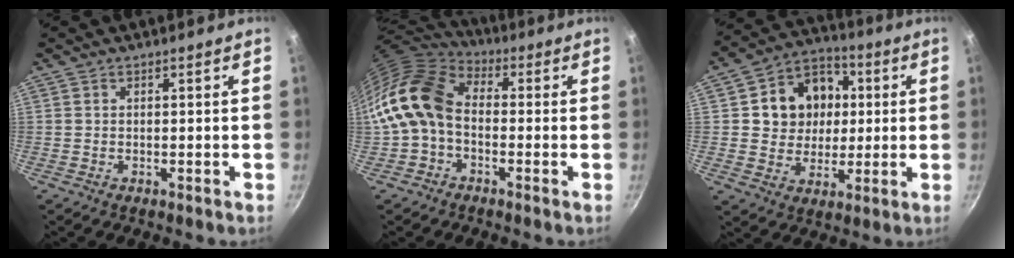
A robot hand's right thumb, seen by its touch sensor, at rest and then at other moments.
{"total": 13.6, "force": [-1.4, 9.7, 9.5], "torque": [-0.162, 0.036, -0.045]}
{"total": 13.9, "force": [2.2, 11.9, 6.7], "torque": [-0.076, 0.013, 0.033]}